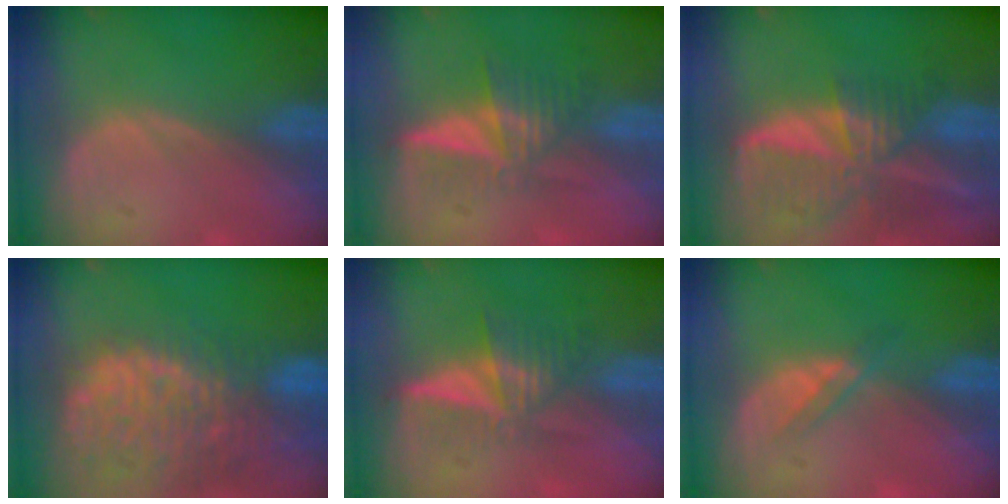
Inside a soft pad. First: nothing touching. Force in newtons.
{"total": 6.1, "press": 5.3, "slide": 3.1}
{"total": 9.5, "press": 8.2, "slide": 4.7}
{"total": 14.0, "press": 11.5, "slide": 8.0}
{"total": 6.3, "press": 5.3, "slide": 3.4}
{"total": 1.8, "press": 1.8, "slide": 0.2}